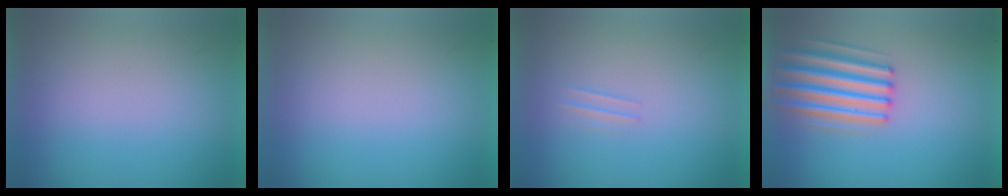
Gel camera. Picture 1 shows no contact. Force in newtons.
{"total": 0.0}
{"total": 1.1}
{"total": 4.7}